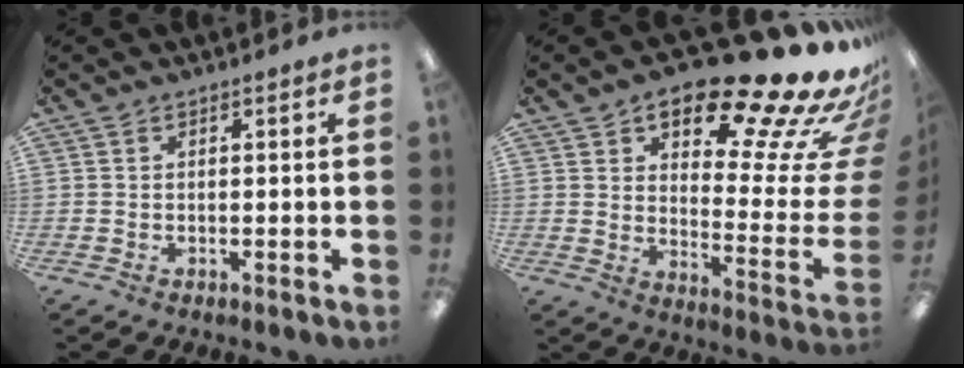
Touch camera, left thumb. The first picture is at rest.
{"total": 24.7, "force": [18.1, 7.0, 15.2], "torque": [-0.195, -0.135, 0.279]}